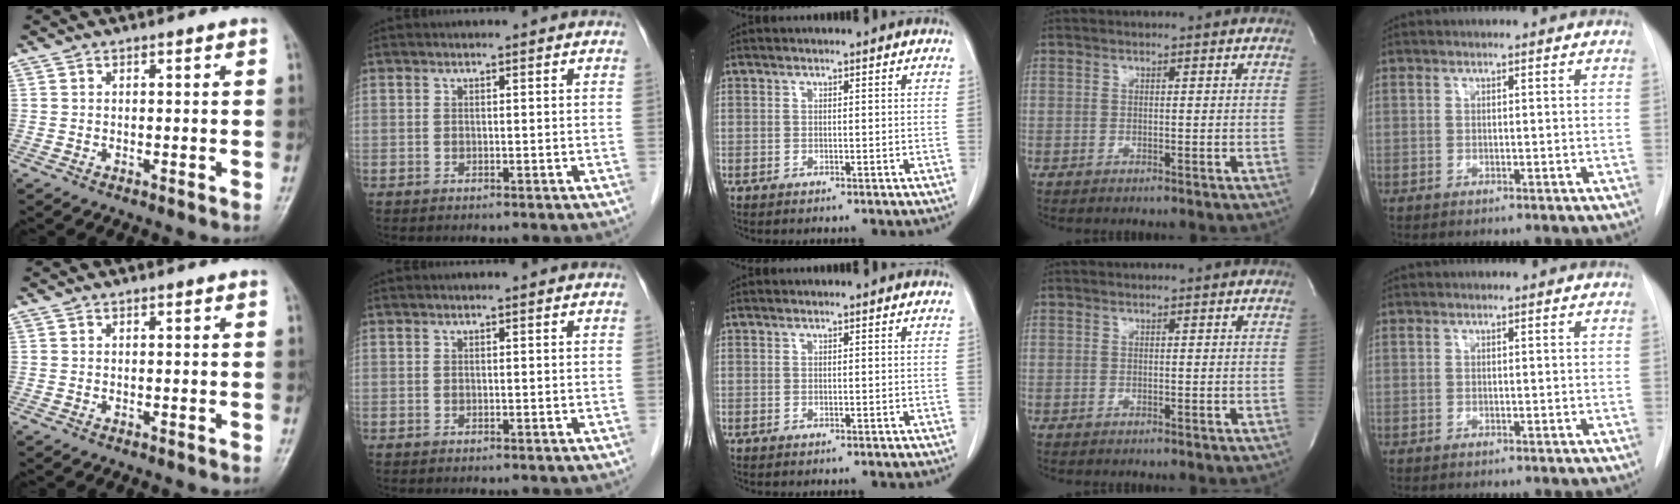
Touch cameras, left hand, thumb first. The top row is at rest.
{}